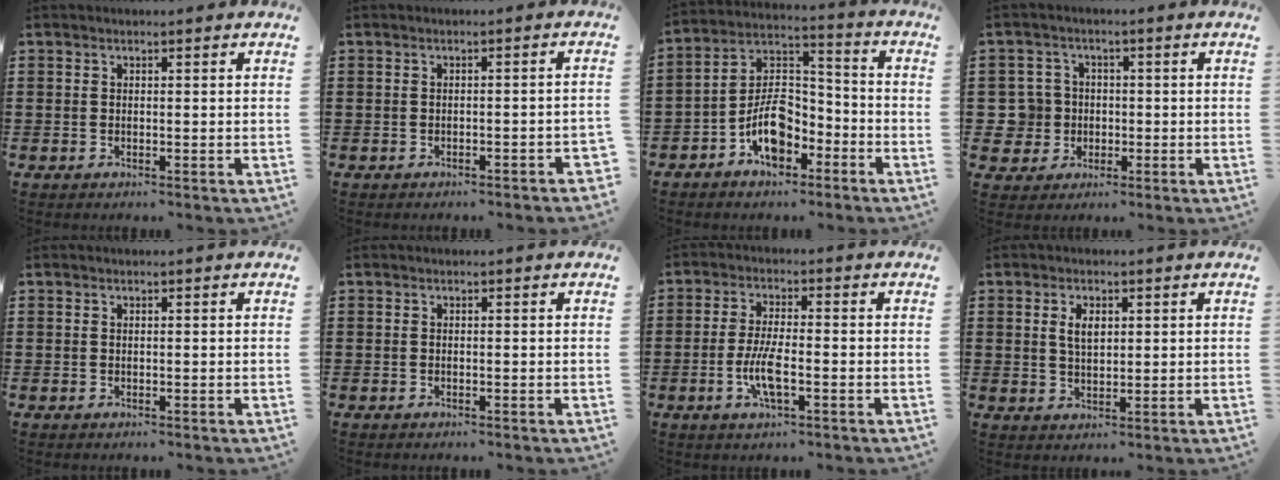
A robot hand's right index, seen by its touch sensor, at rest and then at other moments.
{"total": 1.3, "force": [-1.0, 0.2, 0.8], "torque": [-0.016, -0.003, -0.020]}
{"total": 8.6, "force": [-4.7, 4.7, 5.5], "torque": [-0.118, 0.011, -0.090]}
{"total": 5.2, "force": [-0.6, 5.1, 1.0], "torque": [-0.048, 0.013, -0.013]}
{"total": 0.0}
{"total": 0.0}
{"total": 5.8, "force": [-1.8, 1.5, 5.3], "torque": [-0.116, -0.008, -0.038]}
{"total": 3.2, "force": [1.0, 1.6, 2.6], "torque": [-0.056, 0.007, 0.016]}